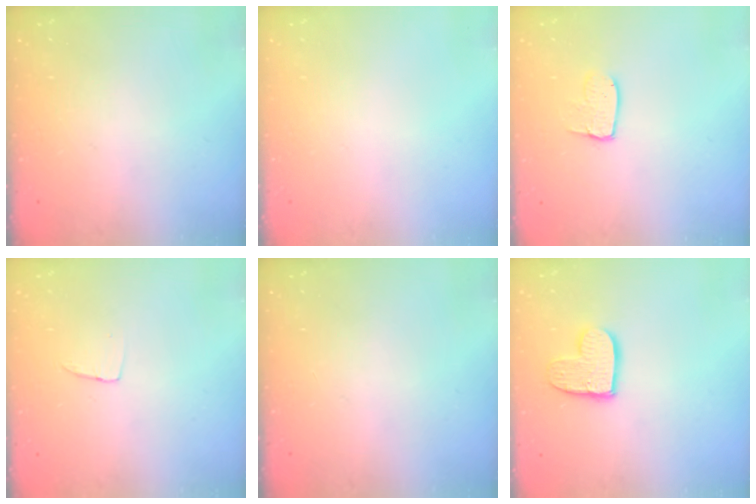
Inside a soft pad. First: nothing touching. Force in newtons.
{"total": 0.0}
{"total": 5.1, "press": 5.1, "slide": 0.4}
{"total": 2.9, "press": 2.9, "slide": 0.1}
{"total": 0.0}
{"total": 10.1, "press": 10.0, "slide": 0.5}